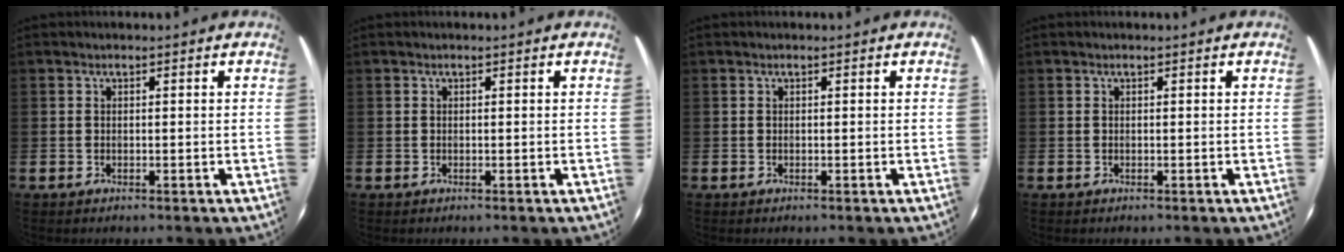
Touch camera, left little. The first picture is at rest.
{"total": 0.0}
{"total": 0.0}
{"total": 0.0}